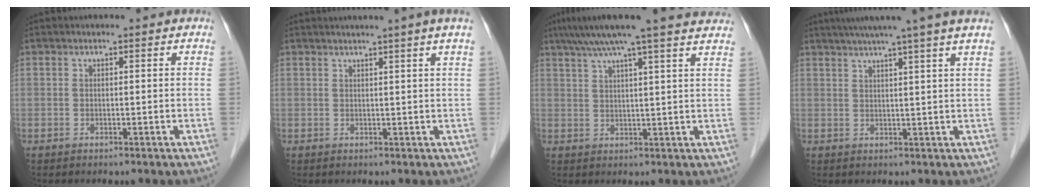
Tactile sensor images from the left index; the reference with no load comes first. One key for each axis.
{"total": 3.3, "fx": 2.6, "fy": -1.0, "fz": 1.7, "tx": -0.021, "ty": 0.004, "tz": 0.033}
{"total": 16.4, "fx": 13.7, "fy": -0.1, "fz": 9.0, "tx": -0.147, "ty": 0.030, "tz": 0.174}
{"total": 10.5, "fx": 8.3, "fy": -1.9, "fz": 6.1, "tx": -0.090, "ty": 0.015, "tz": 0.099}